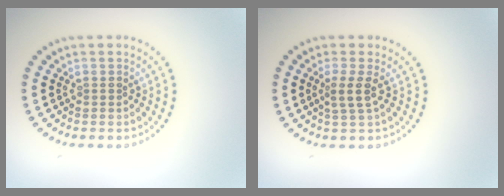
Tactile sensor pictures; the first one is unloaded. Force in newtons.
{"total": 1.7, "press": 1.3, "slide": 1.1}